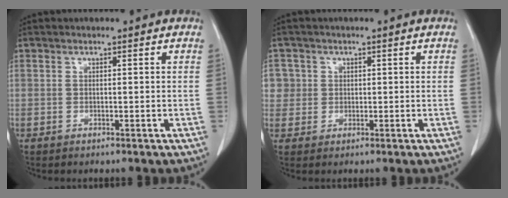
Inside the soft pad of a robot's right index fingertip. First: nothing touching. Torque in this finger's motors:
{"motor_torque": [0.07, 0.01, 0.00, 0.01]}